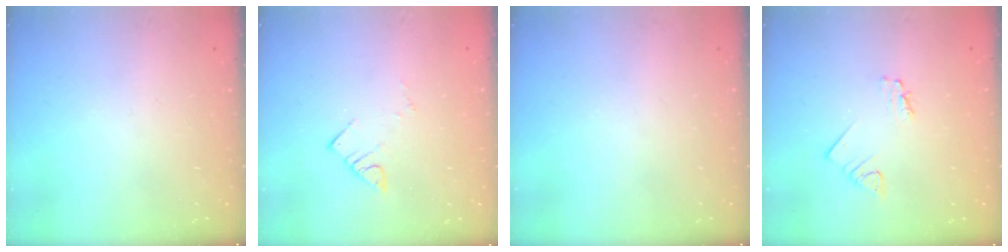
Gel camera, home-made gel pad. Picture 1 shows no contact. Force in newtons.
{"total": 4.1, "press": 4.1, "slide": 0.2}
{"total": 0.0}
{"total": 2.1, "press": 2.1, "slide": 0.2}